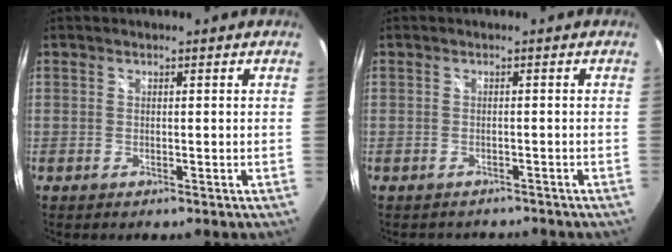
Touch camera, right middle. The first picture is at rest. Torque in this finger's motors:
{"motor_torque": [0.03, -0.11, -0.03, -0.01]}